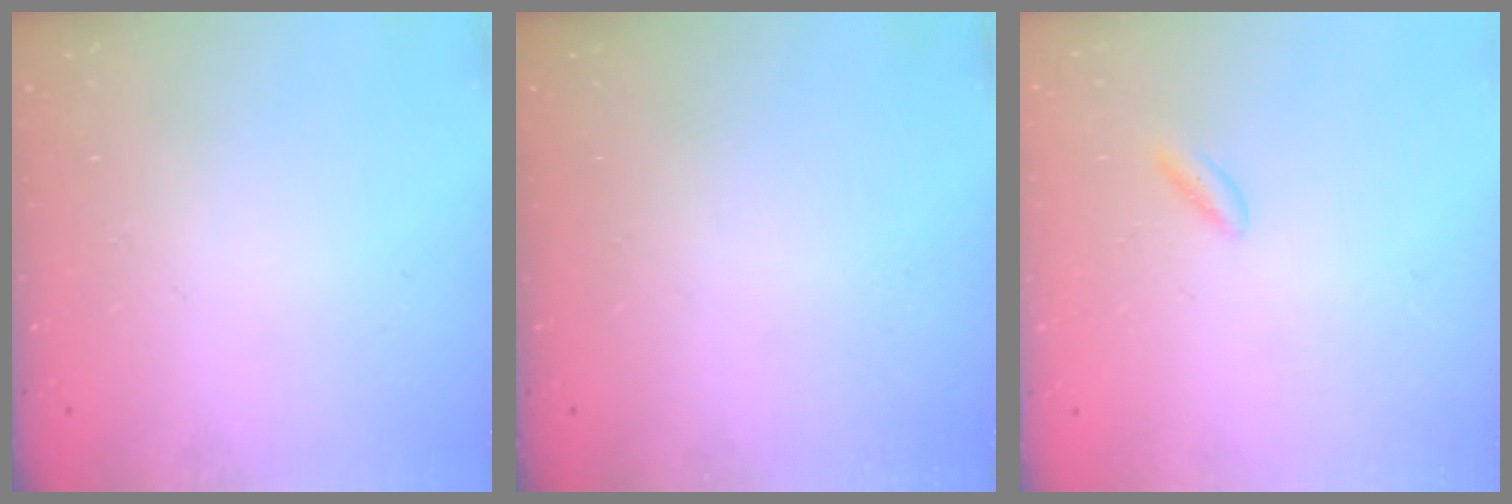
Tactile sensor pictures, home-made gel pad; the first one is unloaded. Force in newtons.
{"total": 0.0}
{"total": 1.9, "press": 1.8, "slide": 0.8}